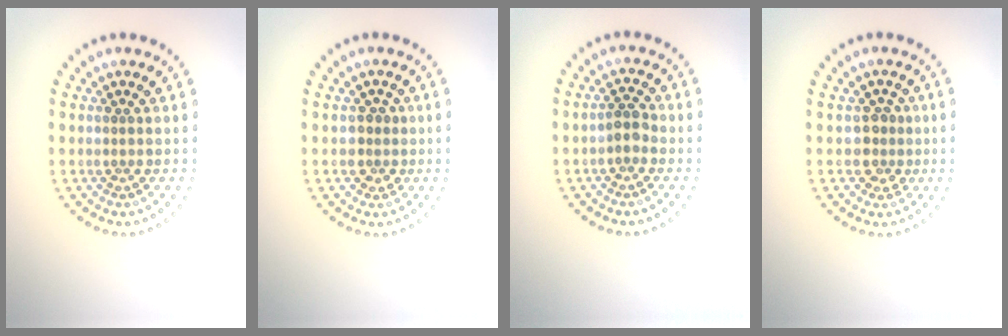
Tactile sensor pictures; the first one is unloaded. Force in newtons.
{"total": 1.6, "press": 1.4, "slide": 0.8}
{"total": 1.4, "press": 1.4, "slide": 0.5}
{"total": 2.1, "press": 1.7, "slide": 1.2}